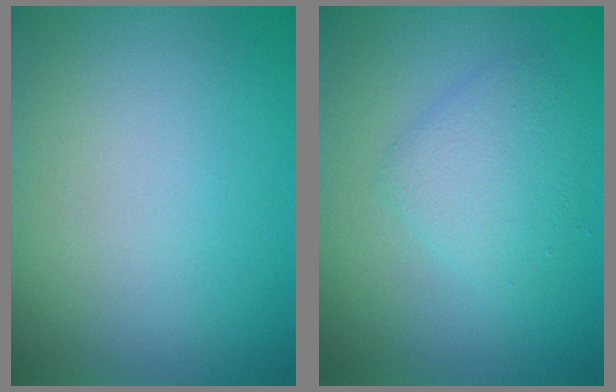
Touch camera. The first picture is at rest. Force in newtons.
{"total": 2.9, "press": 2.9, "slide": 0.0}